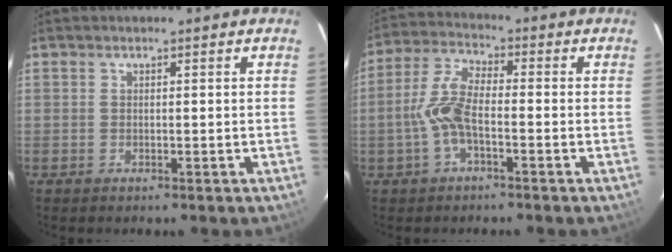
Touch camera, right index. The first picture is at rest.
{"total": 7.6, "force": [-2.2, 2.9, 6.7], "torque": [-0.151, 0.011, -0.047]}